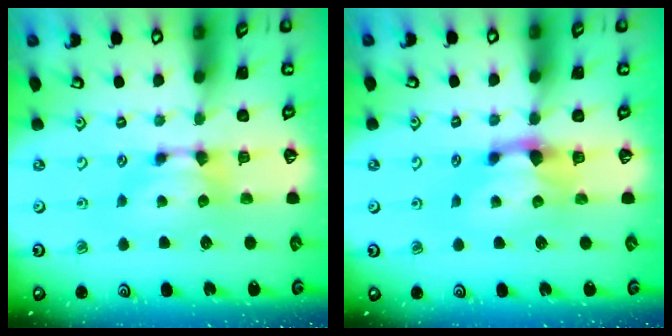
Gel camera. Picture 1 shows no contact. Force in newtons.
{"total": 1.6, "press": 0.6, "slide": 1.5}